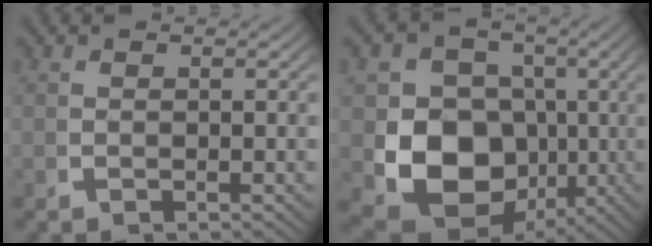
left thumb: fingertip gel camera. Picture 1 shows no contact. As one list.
[{"total": 18.0, "force": [-1.2, 13.9, 11.4], "torque": [-0.217, -0.052, -0.005]}]